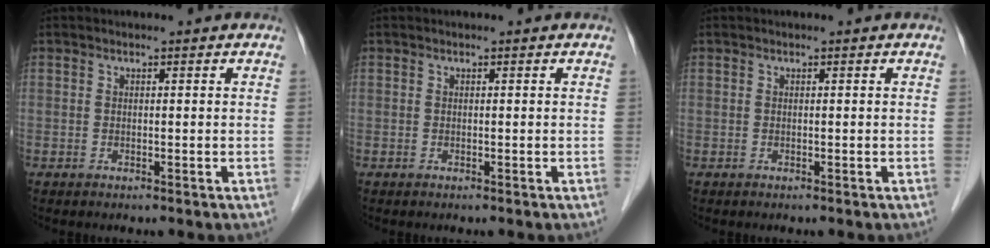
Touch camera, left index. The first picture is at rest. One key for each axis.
{"total": 0.0}
{"total": 0.0}